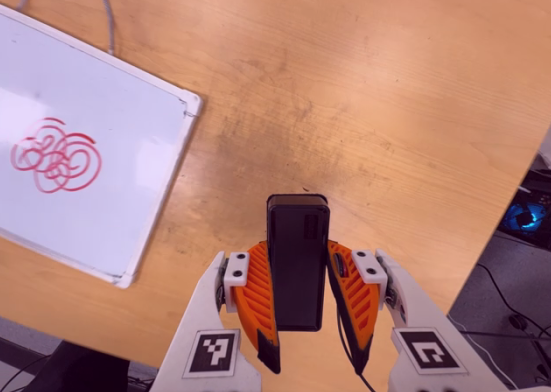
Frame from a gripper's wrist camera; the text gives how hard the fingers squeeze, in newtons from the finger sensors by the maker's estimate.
{"total": 4.1, "left": 2.5, "right": 5.7}